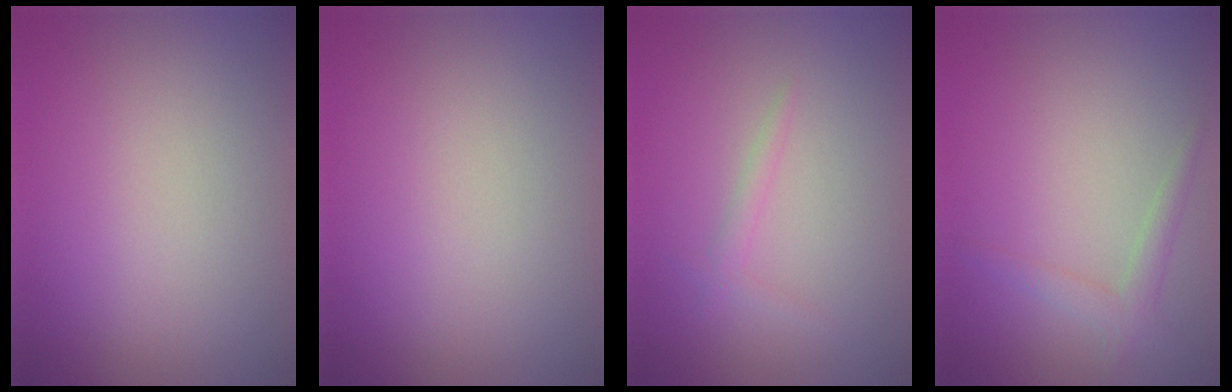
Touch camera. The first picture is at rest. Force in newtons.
{"total": 0.0}
{"total": 0.9, "press": 0.9, "slide": 0.1}
{"total": 1.8, "press": 1.8, "slide": 0.1}